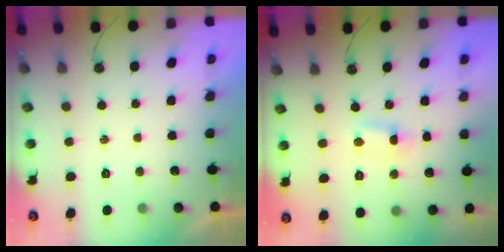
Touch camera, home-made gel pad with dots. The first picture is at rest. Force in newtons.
{"total": 1.1, "press": 0.9, "slide": 0.7}